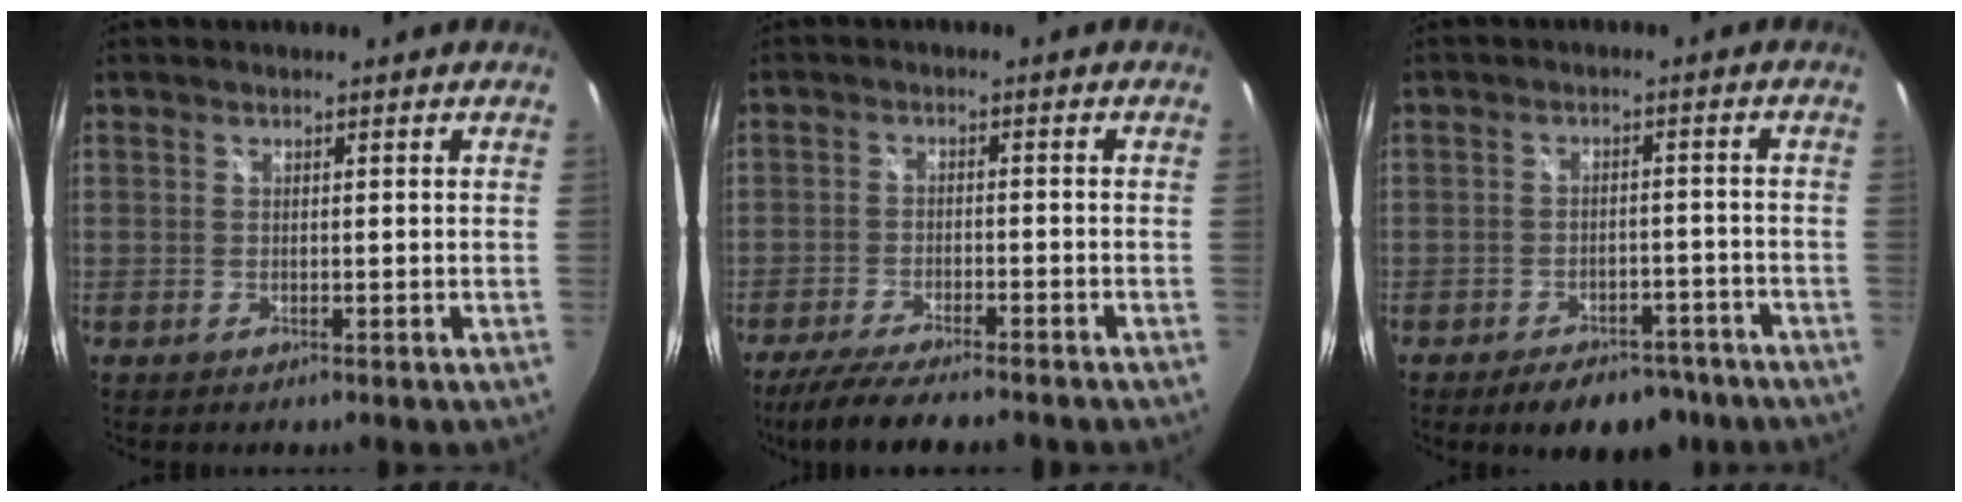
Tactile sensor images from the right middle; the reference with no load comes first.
{"total": 11.0, "force": [-9.4, 1.6, 5.5], "torque": [-0.123, -0.031, -0.154]}
{"total": 10.2, "force": [-7.6, 5.2, 4.3], "torque": [-0.085, 0.012, -0.093]}